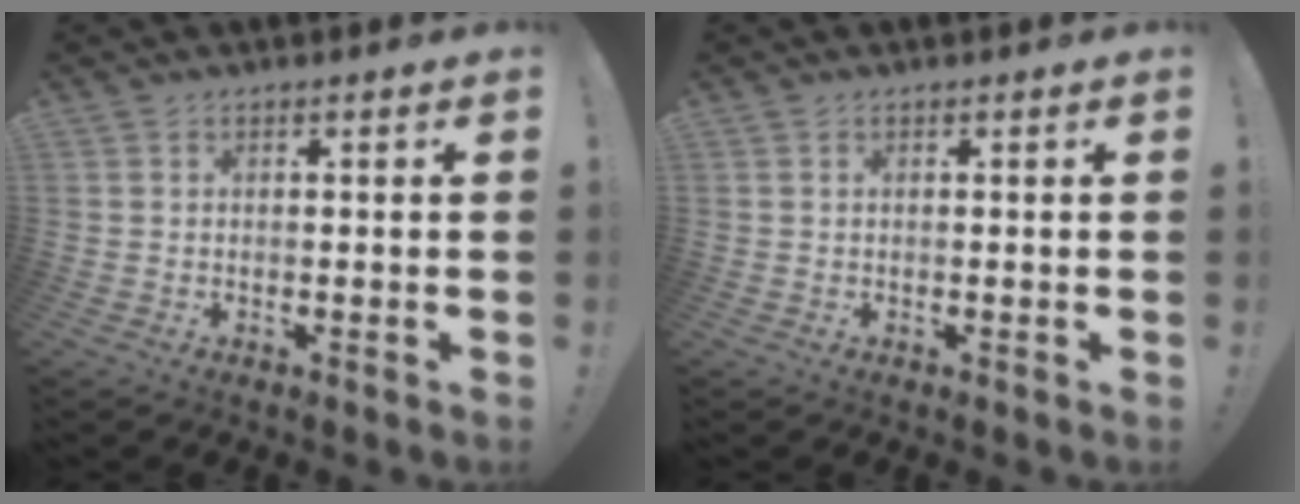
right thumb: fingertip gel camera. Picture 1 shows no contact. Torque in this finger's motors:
{"motor_torque": [-0.15, -0.01, -0.09, 0.15, -0.03]}